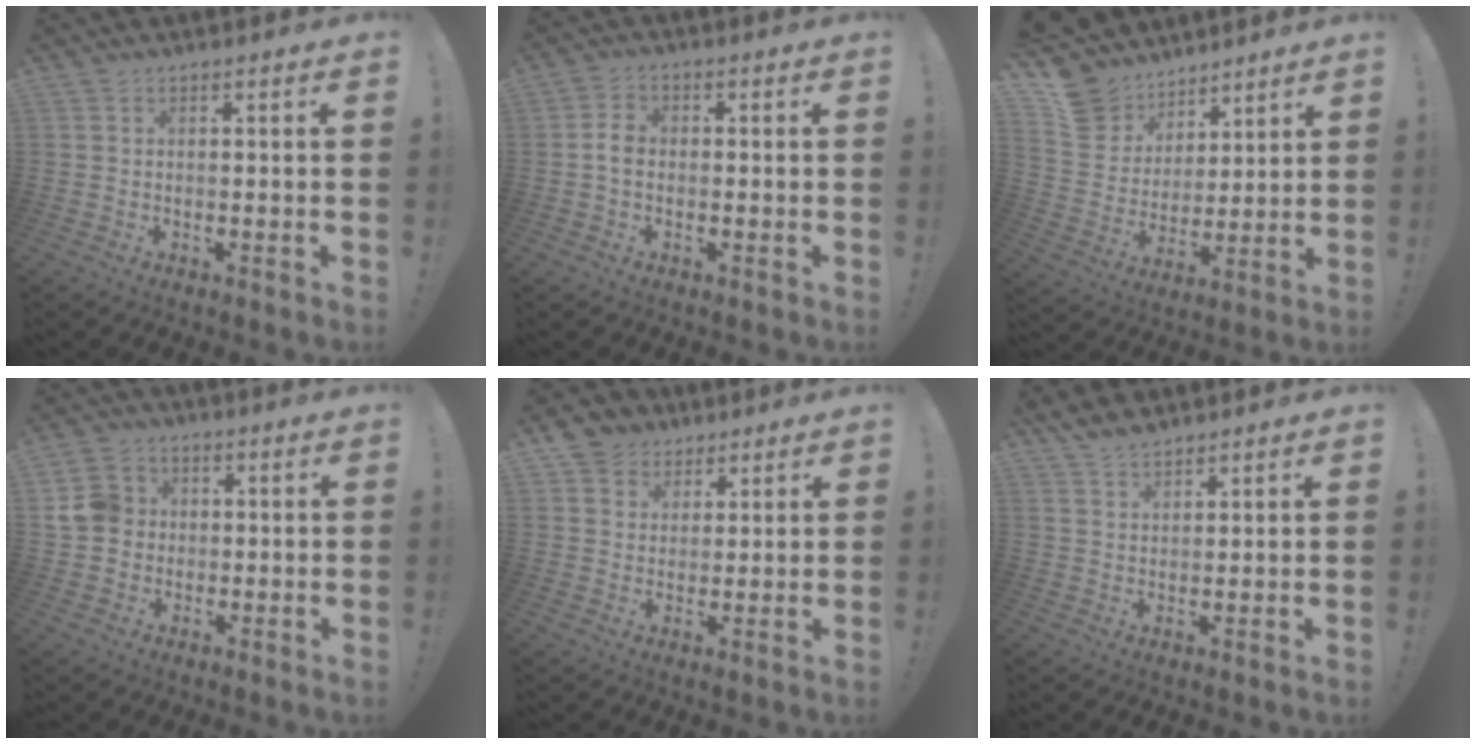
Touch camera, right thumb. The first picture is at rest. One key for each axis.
{"total": 3.8, "fx": -0.7, "fy": 2.6, "fz": 2.6, "tx": -0.047, "ty": 0.008, "tz": -0.015}
{"total": 13.5, "fx": 9.1, "fy": 9.6, "fz": 2.8, "tx": -0.060, "ty": -0.063, "tz": 0.181}
{"total": 9.0, "fx": 0.7, "fy": 8.2, "fz": 3.7, "tx": -0.072, "ty": 0.015, "tz": 0.018}
{"total": 6.7, "fx": 3.7, "fy": 5.5, "fz": 0.8, "tx": -0.012, "ty": -0.025, "tz": 0.075}
{"total": 4.9, "fx": 4.2, "fy": 2.2, "fz": 1.2, "tx": -0.026, "ty": -0.024, "tz": 0.080}